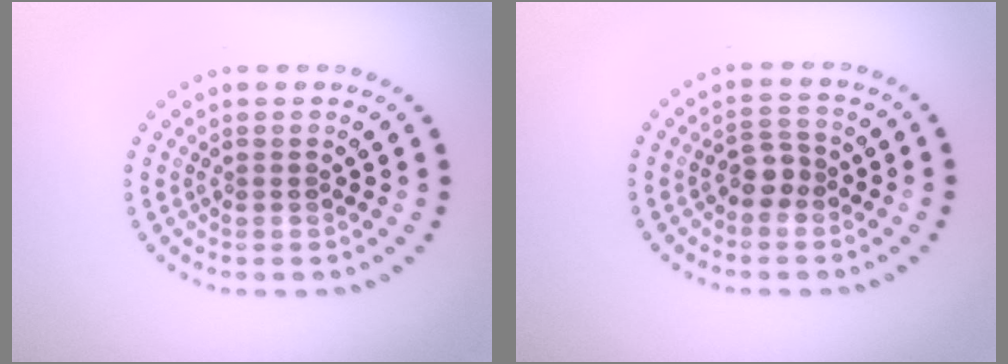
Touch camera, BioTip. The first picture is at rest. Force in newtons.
{"total": 2.1, "press": 1.9, "slide": 0.9}